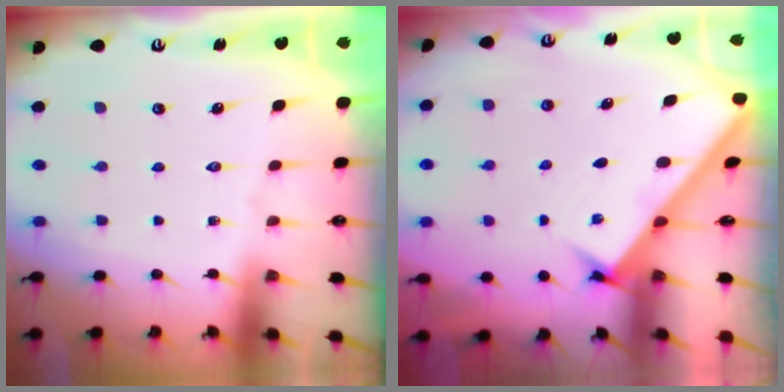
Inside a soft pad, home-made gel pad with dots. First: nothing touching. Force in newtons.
{"total": 2.4, "press": 2.4, "slide": 0.3}